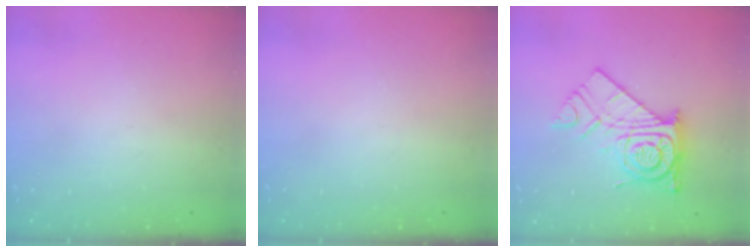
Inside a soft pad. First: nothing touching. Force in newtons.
{"total": 0.0}
{"total": 15.0, "press": 14.9, "slide": 1.1}